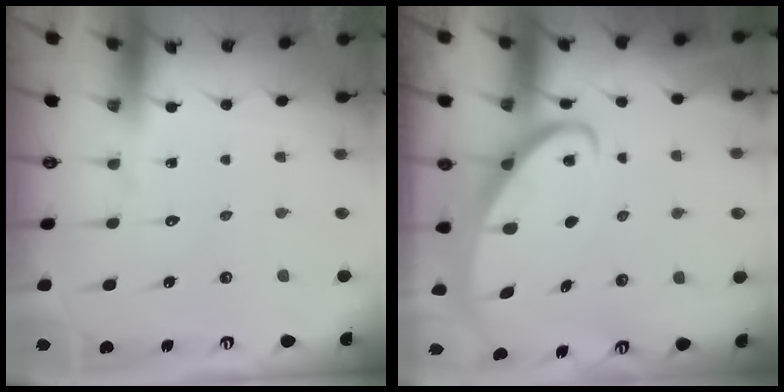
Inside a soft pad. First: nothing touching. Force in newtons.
{"total": 2.4, "press": 2.4, "slide": 0.4}